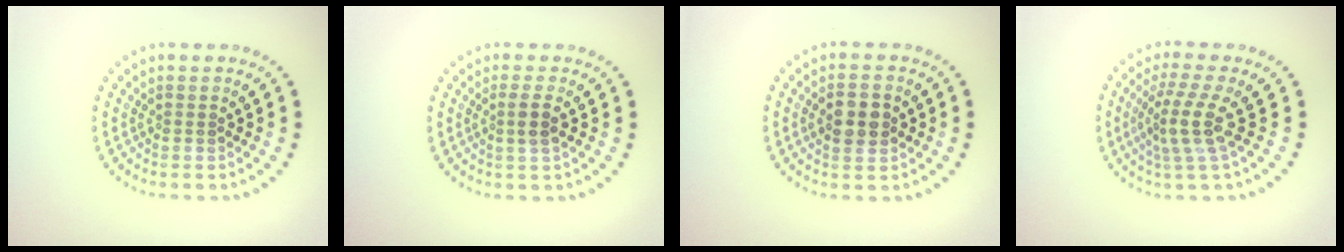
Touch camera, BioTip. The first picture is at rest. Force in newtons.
{"total": 1.6, "press": 1.3, "slide": 0.9}
{"total": 3.3, "press": 3.2, "slide": 0.3}
{"total": 3.7, "press": 3.0, "slide": 2.2}